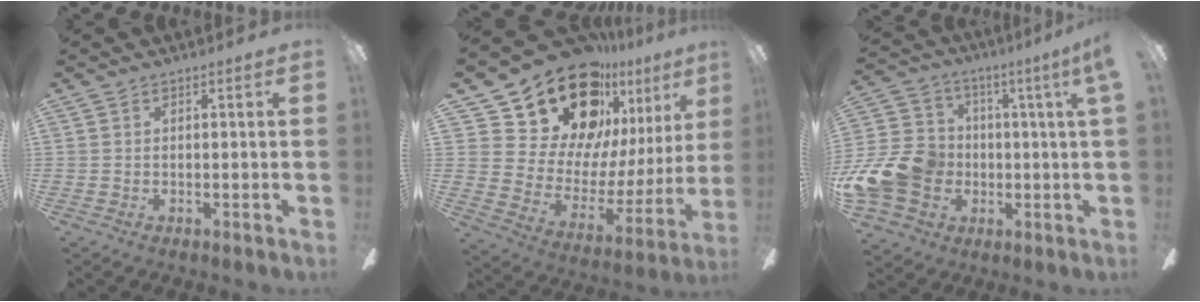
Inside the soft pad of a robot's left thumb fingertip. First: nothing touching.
{"total": 24.5, "force": [18.7, 12.4, 10.0], "torque": [-0.162, -0.134, 0.350]}
{"total": 16.3, "force": [-1.5, 12.4, 10.5], "torque": [-0.212, 0.023, -0.021]}